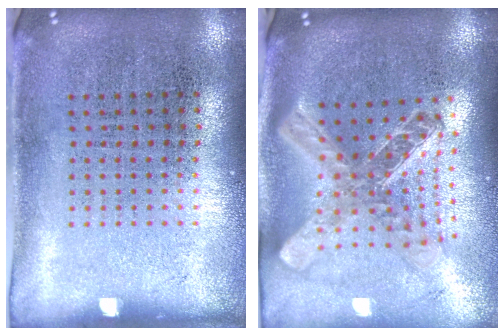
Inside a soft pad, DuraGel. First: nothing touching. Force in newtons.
{"total": 2.5, "press": 2.0, "slide": 1.6}